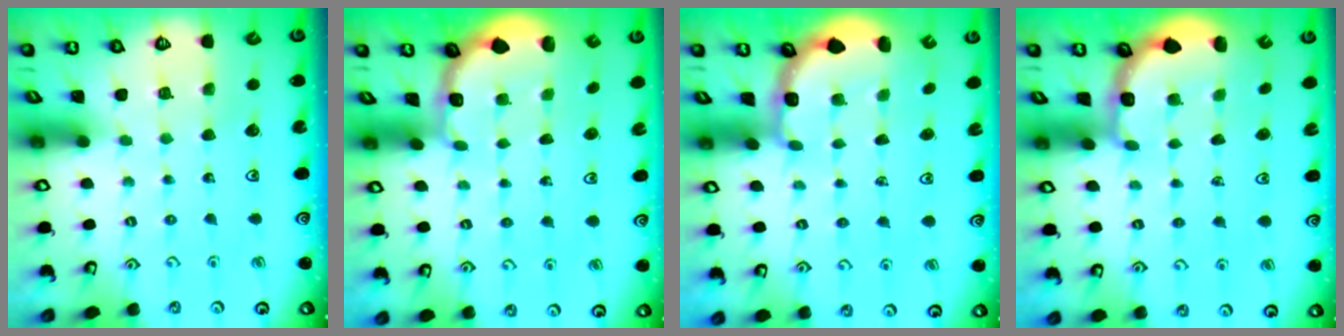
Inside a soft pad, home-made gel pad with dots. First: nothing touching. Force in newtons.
{"total": 1.9, "press": 1.7, "slide": 0.8}
{"total": 2.8, "press": 2.5, "slide": 1.4}
{"total": 2.7, "press": 2.3, "slide": 1.4}